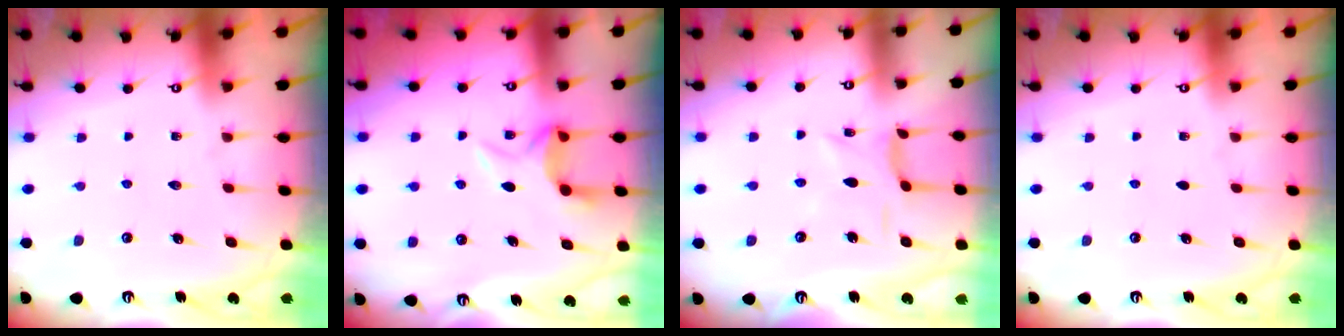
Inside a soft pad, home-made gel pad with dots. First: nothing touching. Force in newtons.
{"total": 6.5, "press": 6.4, "slide": 1.0}
{"total": 4.6, "press": 4.6, "slide": 0.7}
{"total": 0.0}